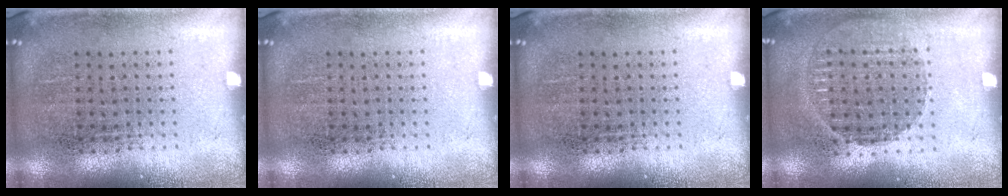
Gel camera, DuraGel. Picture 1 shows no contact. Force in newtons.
{"total": 0.0}
{"total": 0.0}
{"total": 1.2, "press": 1.2, "slide": 0.3}